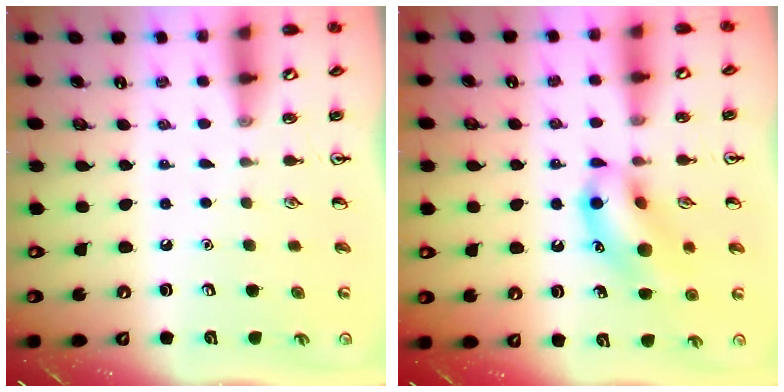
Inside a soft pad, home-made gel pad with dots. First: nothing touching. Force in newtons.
{"total": 13.4, "press": 13.3, "slide": 2.1}